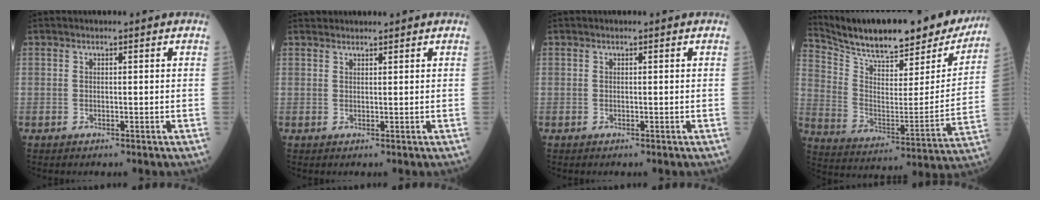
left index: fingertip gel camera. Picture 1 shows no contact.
{"total": 2.1, "force": [2.1, 0.4, 0.3], "torque": [-0.005, 0.024, 0.036]}
{"total": 0.0}
{"total": 26.9, "force": [23.5, 6.2, 11.4], "torque": [-0.192, -0.033, 0.336]}